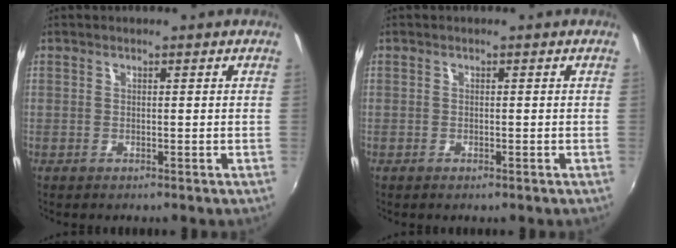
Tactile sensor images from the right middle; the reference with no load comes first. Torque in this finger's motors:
{"motor_torque": [-0.51, -0.14, 0.07, -0.01]}